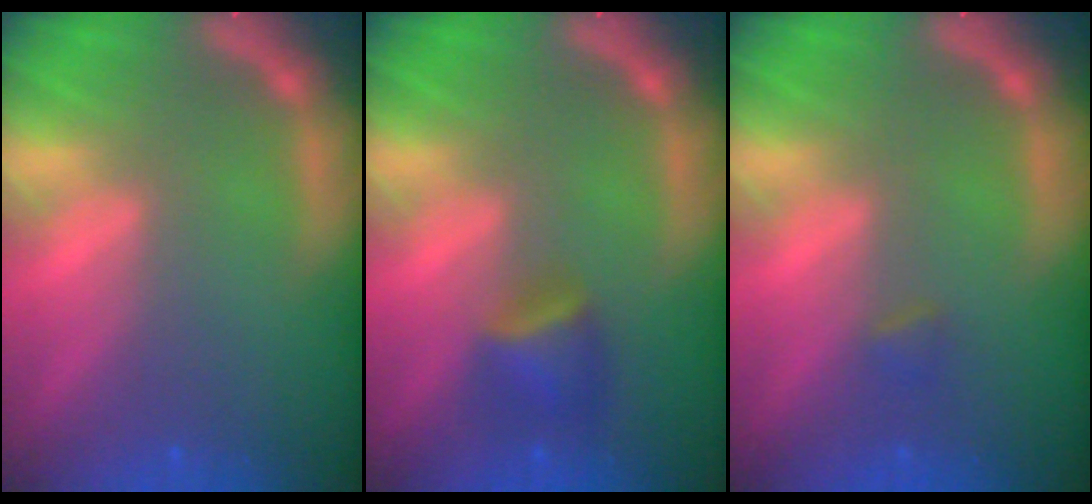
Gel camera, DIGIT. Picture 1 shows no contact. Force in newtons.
{"total": 2.9}
{"total": 0.9}